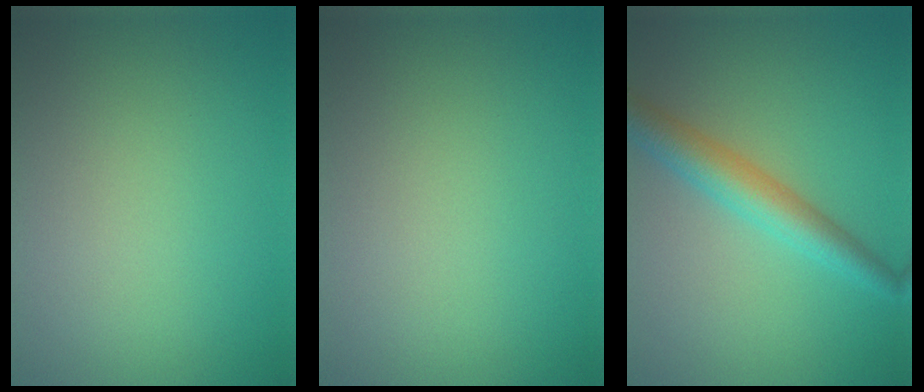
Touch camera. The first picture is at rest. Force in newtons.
{"total": 0.0}
{"total": 4.2, "press": 4.2, "slide": 0.1}